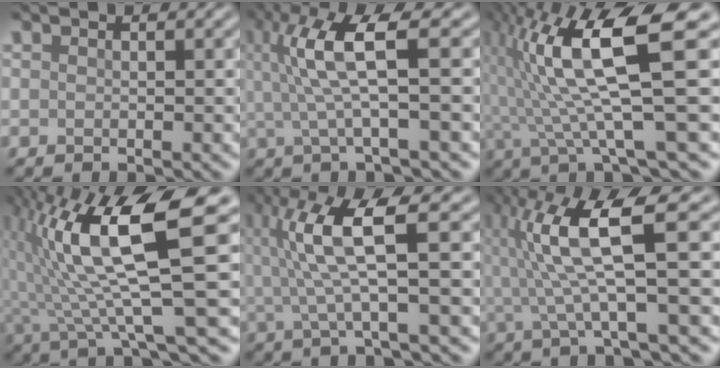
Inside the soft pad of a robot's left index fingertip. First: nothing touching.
{"total": 6.3, "force": [1.2, 1.0, 6.1], "torque": [-0.127, 0.003, 0.030]}
{"total": 11.1, "force": [1.9, 2.1, 10.7], "torque": [-0.190, 0.007, 0.045]}
{"total": 12.1, "force": [2.7, 2.2, 11.6], "torque": [-0.193, 0.011, 0.056]}
{"total": 6.9, "force": [1.3, 1.2, 6.7], "torque": [-0.139, 0.004, 0.032]}
{"total": 7.8, "force": [1.2, 1.2, 7.6], "torque": [-0.153, 0.005, 0.029]}